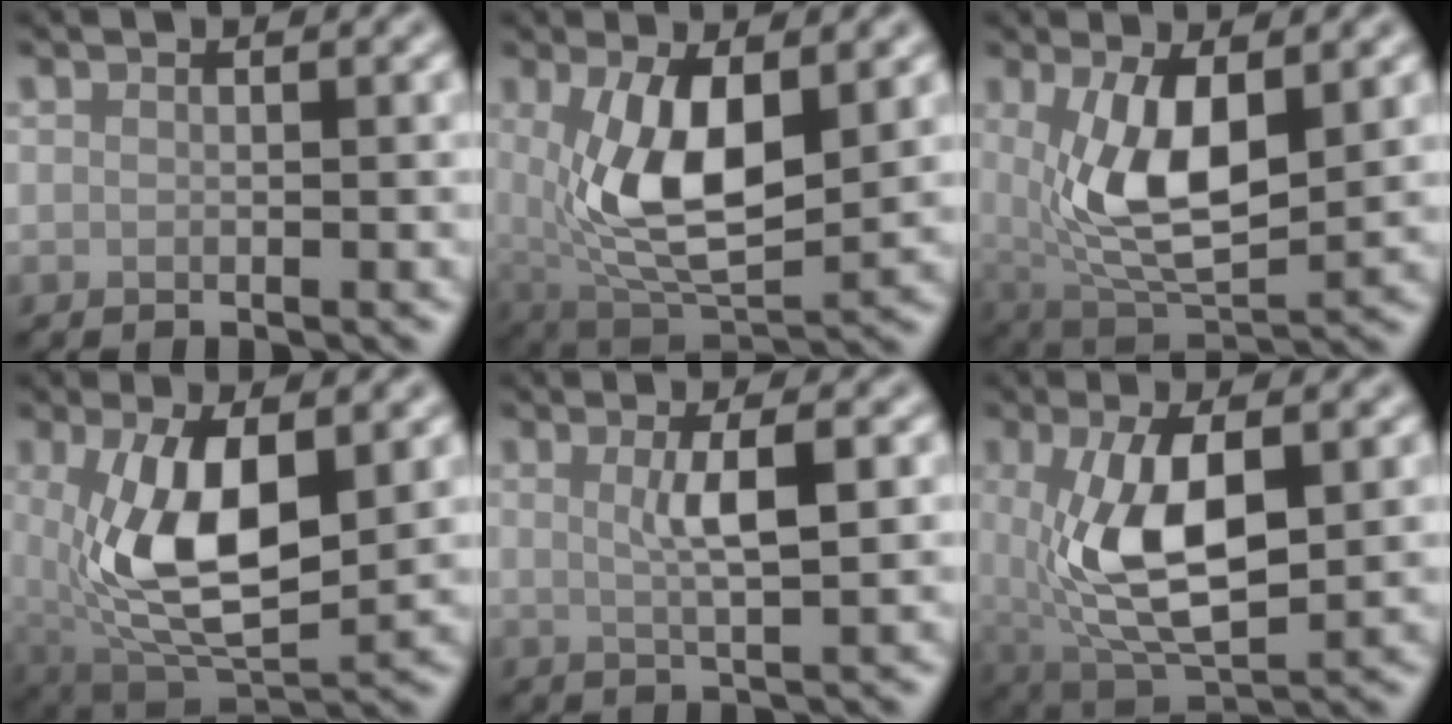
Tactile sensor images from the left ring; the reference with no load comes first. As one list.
[{"total": 8.7, "force": [1.1, 4.0, 7.6], "torque": [-0.153, -0.013, 0.025]}, {"total": 7.8, "force": [1.1, 3.5, 6.9], "torque": [-0.140, -0.014, 0.026]}, {"total": 9.6, "force": [1.0, 4.6, 8.3], "torque": [-0.167, -0.013, 0.025]}, {"total": 3.5, "force": [0.7, 0.7, 3.4], "torque": [-0.056, -0.001, 0.011]}, {"total": 8.7, "force": [0.5, 4.0, 7.7], "torque": [-0.159, -0.007, 0.014]}]